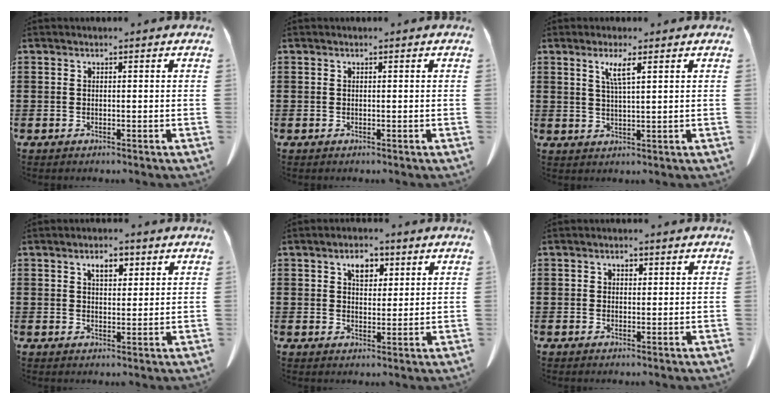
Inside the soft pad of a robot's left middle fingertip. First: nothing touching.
{"total": 0.0}
{"total": 3.5, "force": [1.8, 0.3, 3.0], "torque": [-0.065, 0.001, 0.029]}
{"total": 3.4, "force": [1.9, 1.6, 2.3], "torque": [-0.034, 0.002, 0.030]}
{"total": 4.3, "force": [2.3, 2.4, 2.7], "torque": [-0.046, 0.005, 0.037]}
{"total": 1.2, "force": [0.5, 0.9, 0.6], "torque": [-0.007, 0.002, 0.006]}